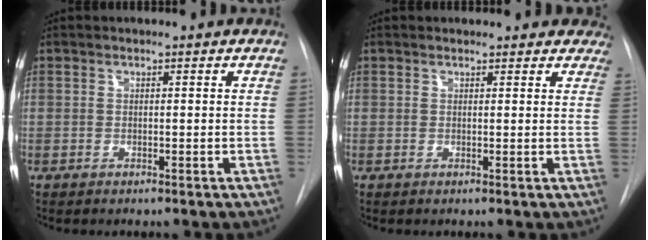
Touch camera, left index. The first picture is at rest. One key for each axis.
{"total": 7.3, "fx": 6.5, "fy": 2.8, "fz": 1.5, "tx": 0.013, "ty": 0.001, "tz": 0.049}